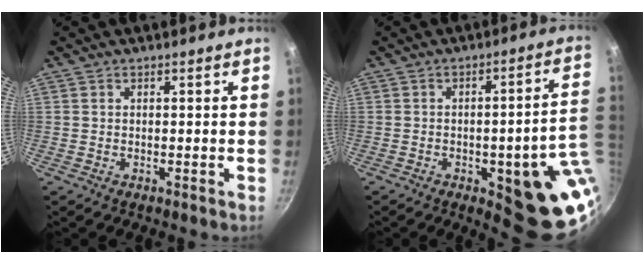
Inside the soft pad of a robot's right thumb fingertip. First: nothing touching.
{"total": 16.8, "force": [-3.7, 5.1, 15.6], "torque": [-0.139, 0.013, -0.044]}